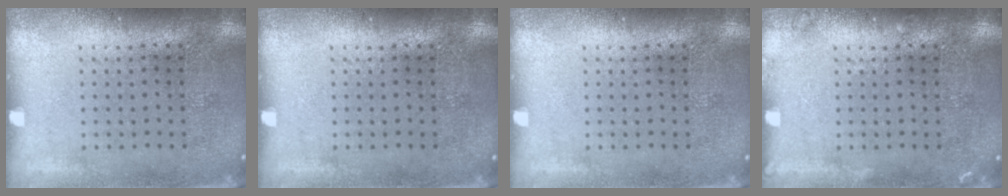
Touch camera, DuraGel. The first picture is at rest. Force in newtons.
{"total": 0.0}
{"total": 0.0}
{"total": 0.7, "press": 0.7, "slide": 0.2}